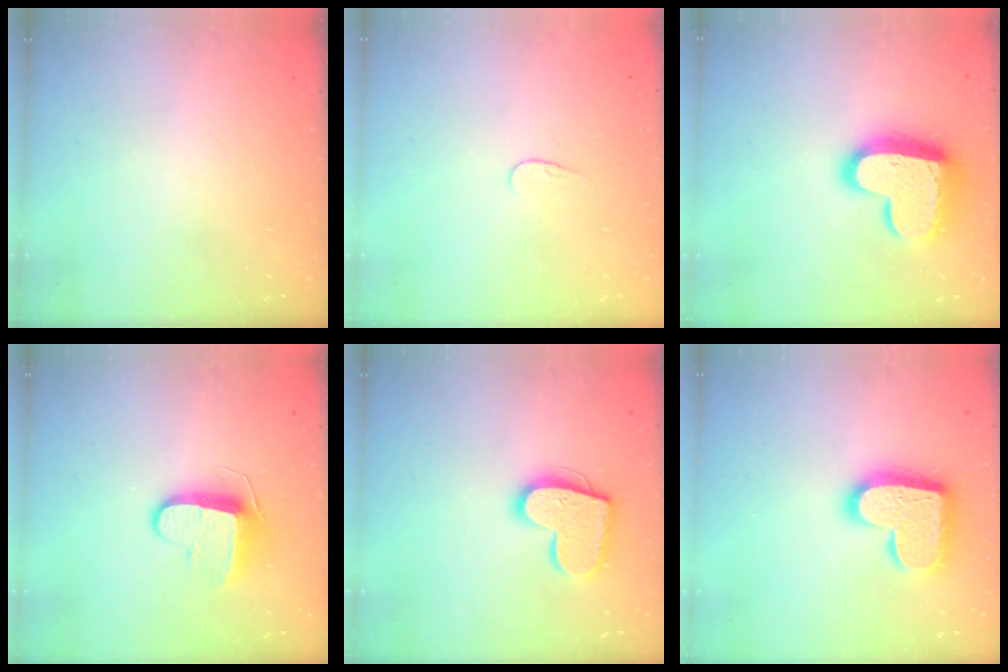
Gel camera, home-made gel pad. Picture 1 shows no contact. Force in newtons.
{"total": 4.3, "press": 4.3, "slide": 0.3}
{"total": 17.3, "press": 17.2, "slide": 1.4}
{"total": 9.7, "press": 9.7, "slide": 0.4}
{"total": 14.8, "press": 14.8, "slide": 1.0}
{"total": 17.7, "press": 17.6, "slide": 1.3}